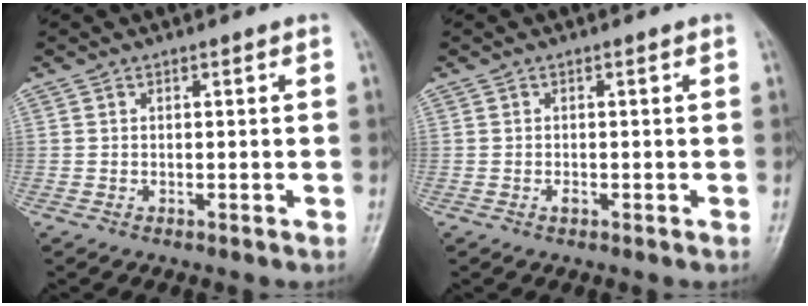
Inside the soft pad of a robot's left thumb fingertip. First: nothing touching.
{"total": 0.9, "force": [-0.4, 0.5, 0.7], "torque": [-0.011, 0.001, -0.006]}